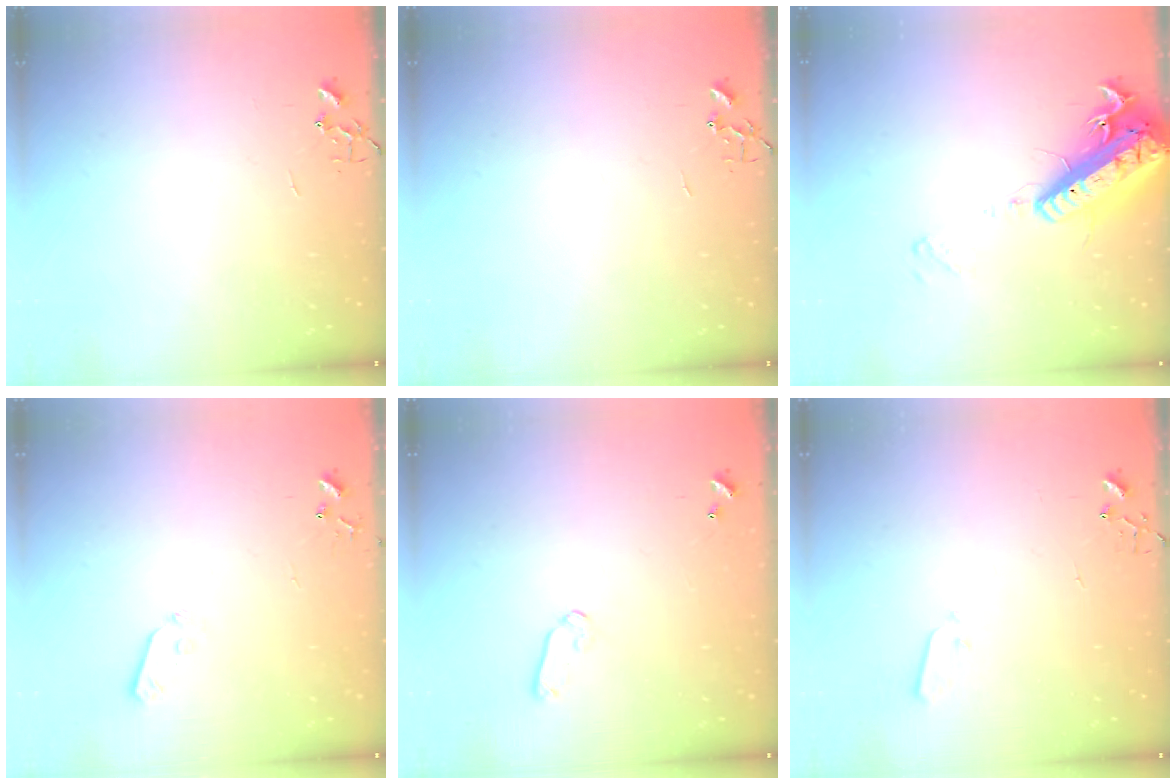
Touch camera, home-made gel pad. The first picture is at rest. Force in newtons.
{"total": 0.0}
{"total": 18.9, "press": 18.5, "slide": 3.7}
{"total": 5.8, "press": 5.8, "slide": 0.5}
{"total": 6.8, "press": 6.7, "slide": 1.0}
{"total": 2.8, "press": 2.7, "slide": 0.4}